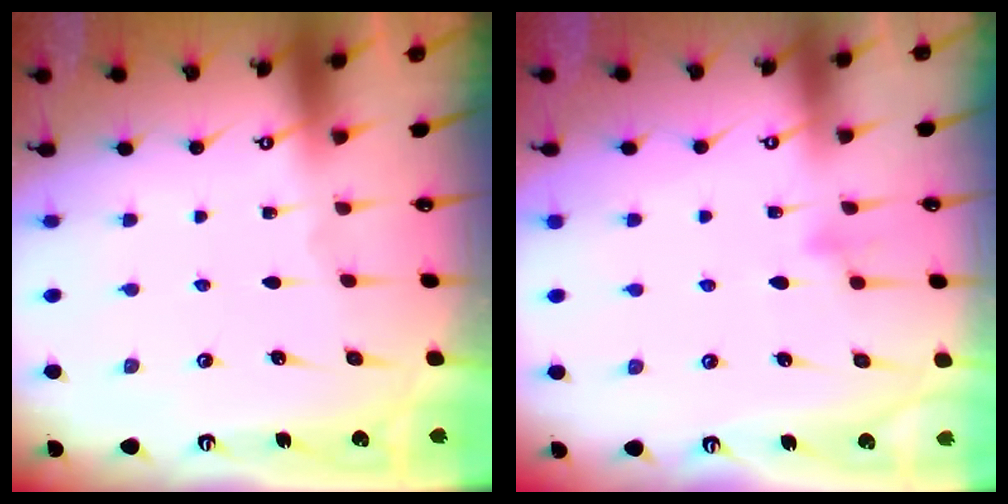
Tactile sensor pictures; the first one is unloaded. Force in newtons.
{"total": 8.3, "press": 8.3, "slide": 0.6}